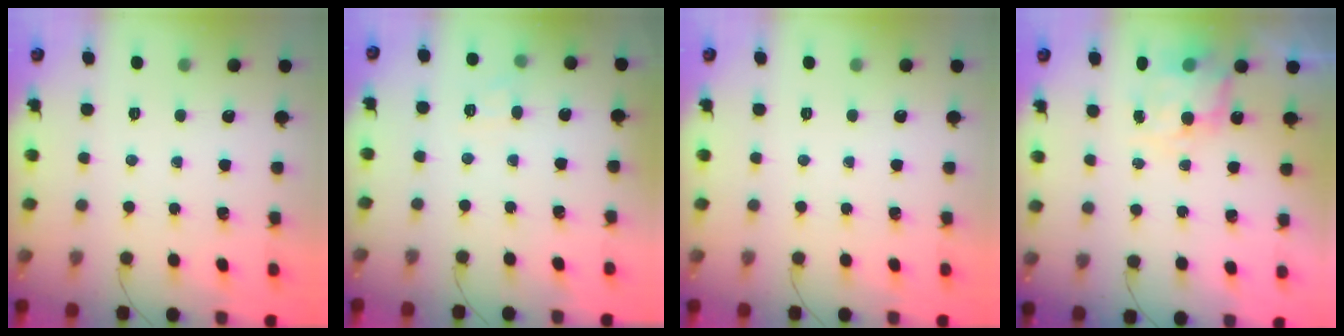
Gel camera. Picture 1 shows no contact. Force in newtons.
{"total": 6.3, "press": 6.1, "slide": 1.5}
{"total": 0.0}
{"total": 6.3, "press": 6.2, "slide": 0.6}